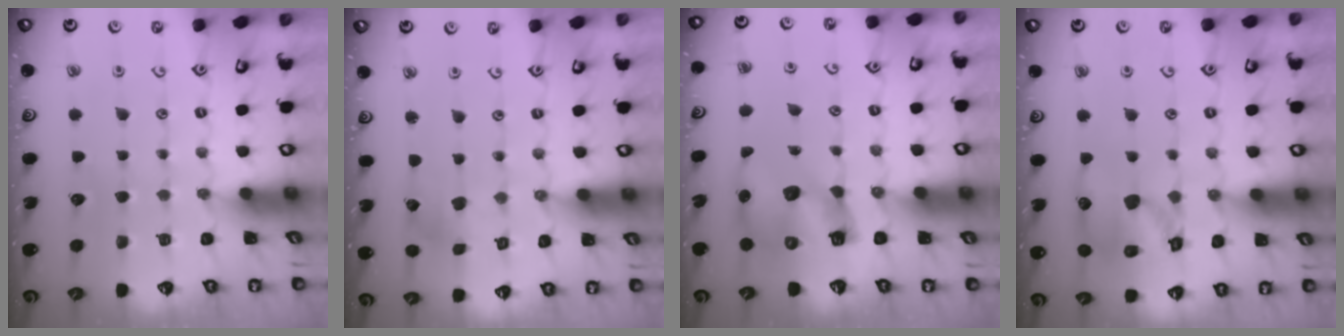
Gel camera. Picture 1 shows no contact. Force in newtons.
{"total": 2.2, "press": 2.2, "slide": 0.3}
{"total": 10.6, "press": 10.5, "slide": 1.3}
{"total": 13.5, "press": 13.3, "slide": 2.0}